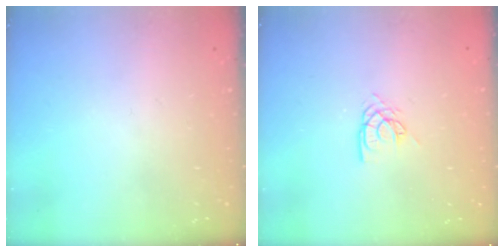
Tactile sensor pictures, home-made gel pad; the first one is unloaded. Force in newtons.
{"total": 6.0, "press": 6.0, "slide": 0.5}